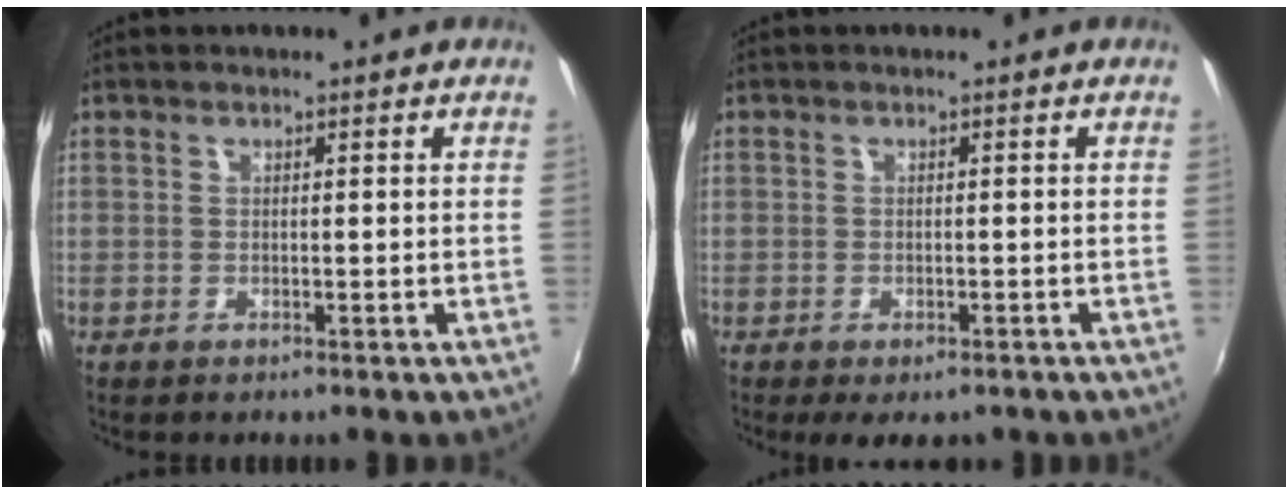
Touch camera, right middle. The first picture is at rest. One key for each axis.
{"total": 3.5, "fx": -2.3, "fy": 1.6, "fz": 2.0, "tx": -0.042, "ty": -0.017, "tz": -0.031}